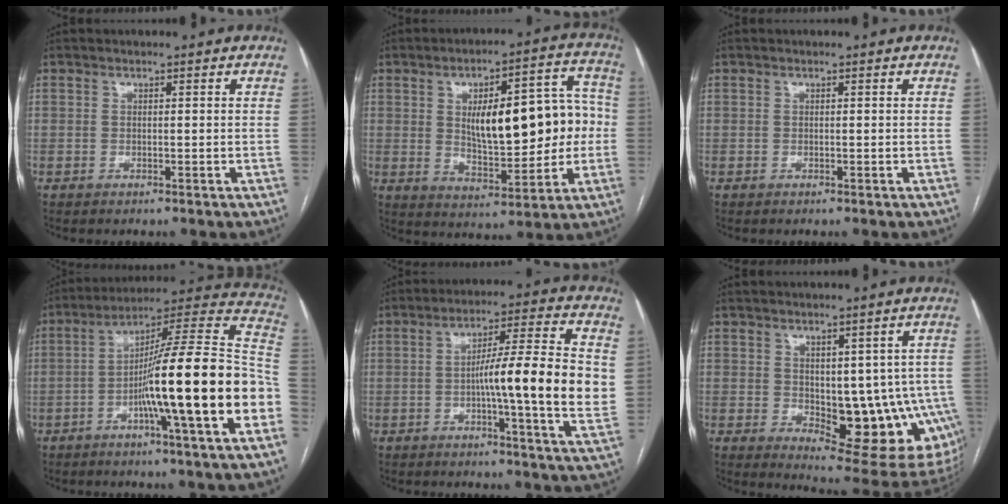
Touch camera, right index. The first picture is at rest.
{"total": 16.9, "force": [1.0, 6.4, 15.6], "torque": [-0.221, 0.033, 0.028]}
{"total": 0.0}
{"total": 22.3, "force": [-6.1, -0.4, 21.4], "torque": [-0.279, 0.009, -0.104]}
{"total": 15.0, "force": [-0.8, 0.1, 15.0], "torque": [-0.223, 0.005, -0.020]}
{"total": 15.6, "force": [-3.0, 7.0, 13.6], "torque": [-0.114, 0.004, -0.019]}